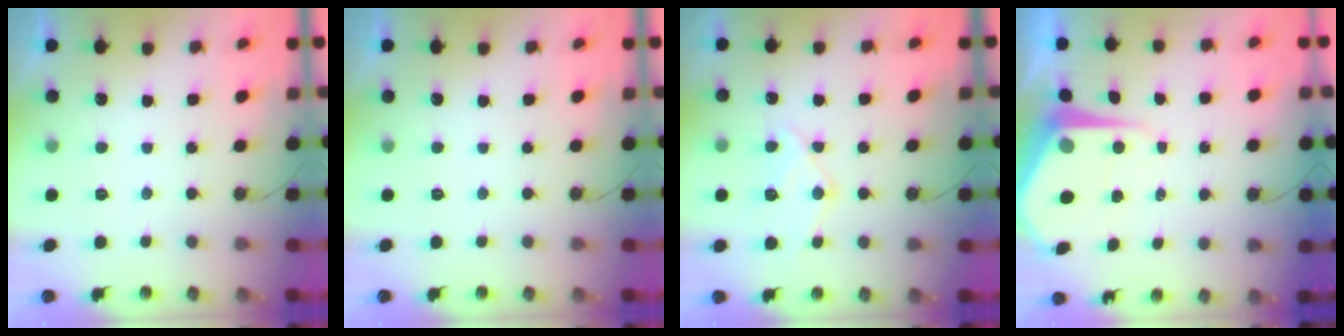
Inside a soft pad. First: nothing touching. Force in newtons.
{"total": 0.0}
{"total": 14.4, "press": 14.3, "slide": 1.4}
{"total": 8.0, "press": 7.9, "slide": 0.7}